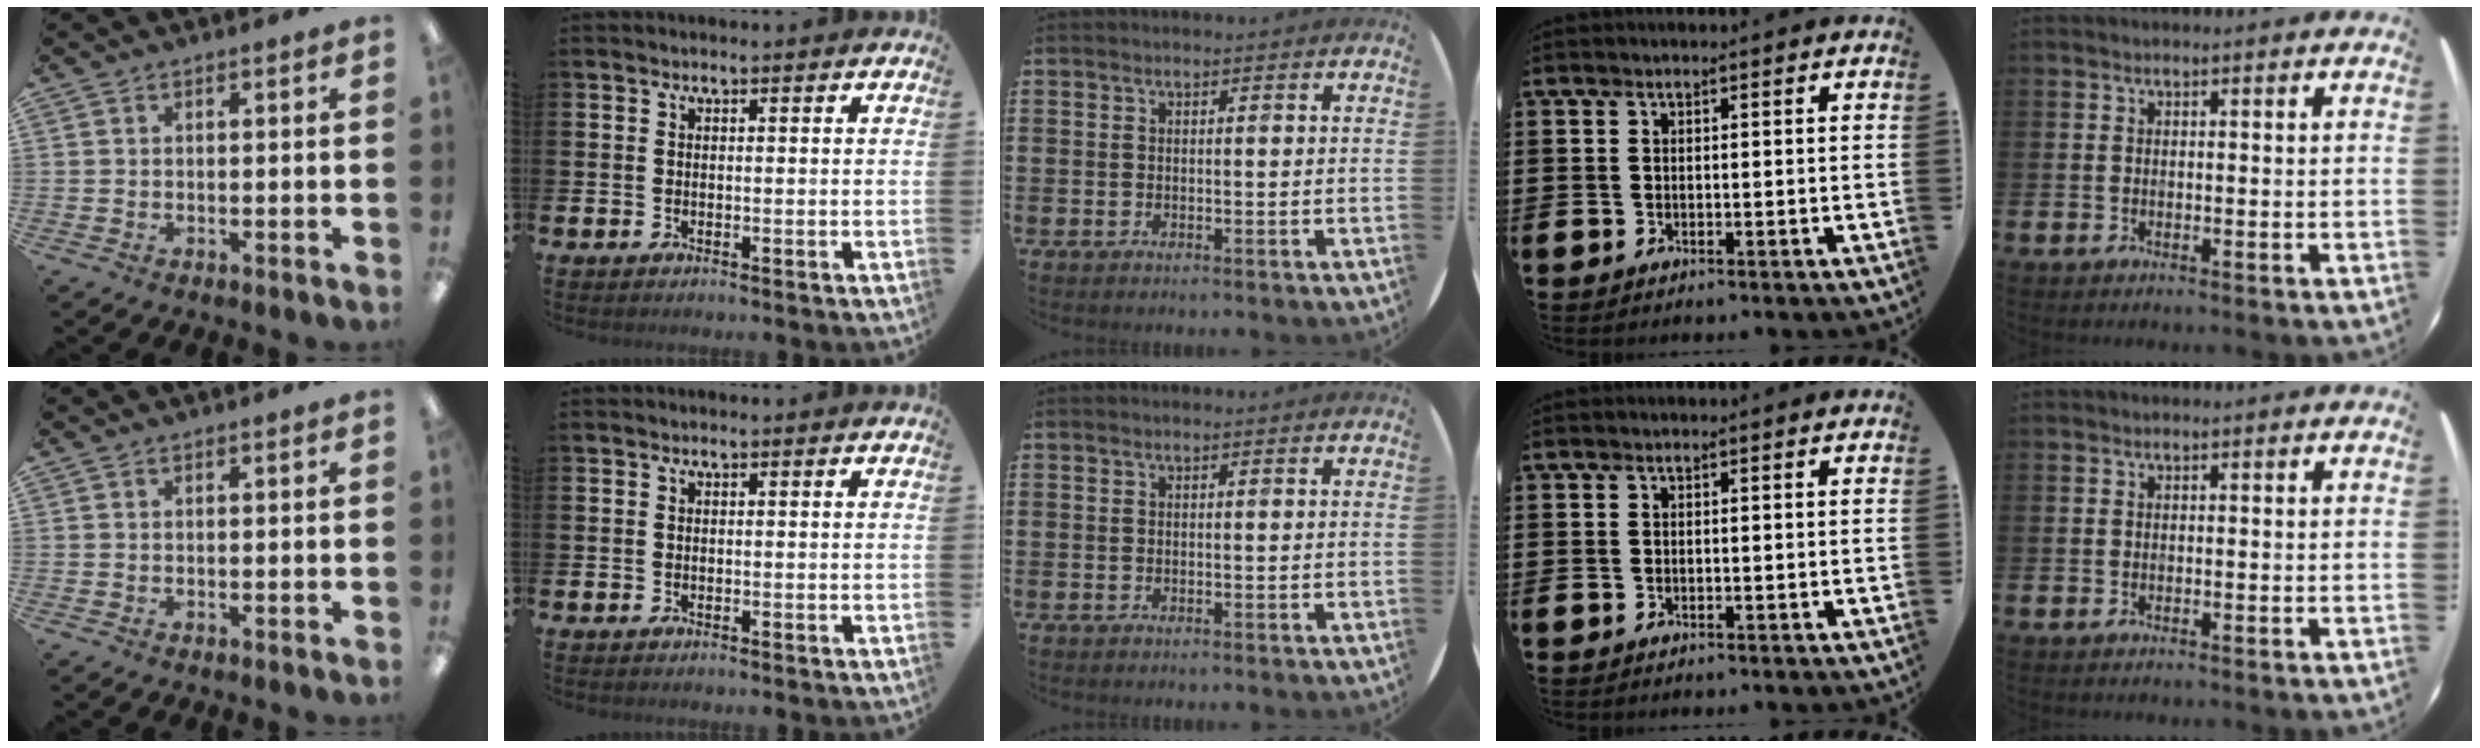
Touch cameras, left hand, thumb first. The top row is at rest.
{}